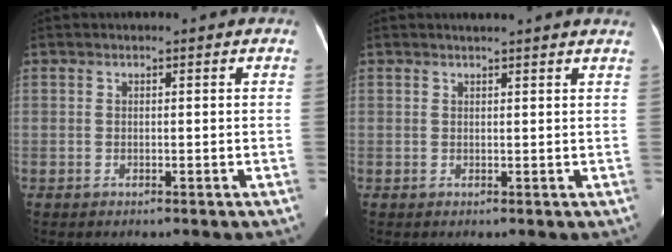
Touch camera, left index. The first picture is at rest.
{"total": 5.4, "force": [5.0, -0.1, 2.1], "torque": [-0.027, 0.017, 0.048]}